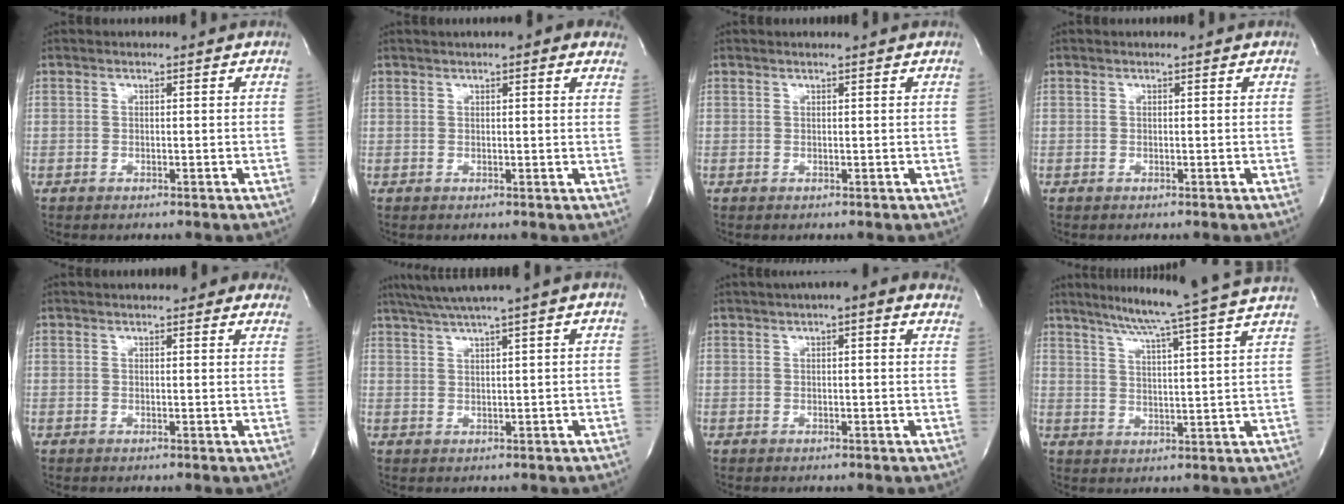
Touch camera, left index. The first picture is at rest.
{"total": 5.5, "force": [3.9, 1.1, 3.8], "torque": [-0.046, 0.021, 0.041]}
{"total": 0.8, "force": [0.7, -0.2, 0.3], "torque": [-0.008, 0.000, 0.016]}
{"total": 0.0}
{"total": 10.1, "force": [8.5, 2.8, 4.7], "torque": [-0.045, 0.016, 0.089]}
{"total": 6.3, "force": [4.4, -1.3, 4.3], "torque": [-0.079, 0.023, 0.079]}
{"total": 8.2, "force": [5.5, 1.6, 5.9], "torque": [-0.077, 0.030, 0.062]}
{"total": 17.5, "force": [15.1, -2.5, 8.6], "torque": [-0.147, -0.026, 0.195]}